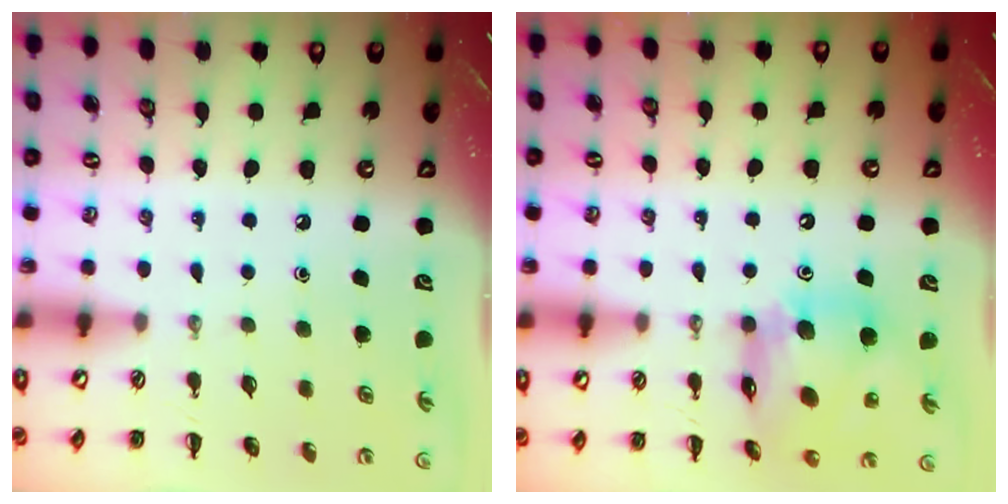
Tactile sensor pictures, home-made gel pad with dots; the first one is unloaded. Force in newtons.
{"total": 13.5, "press": 12.9, "slide": 4.1}